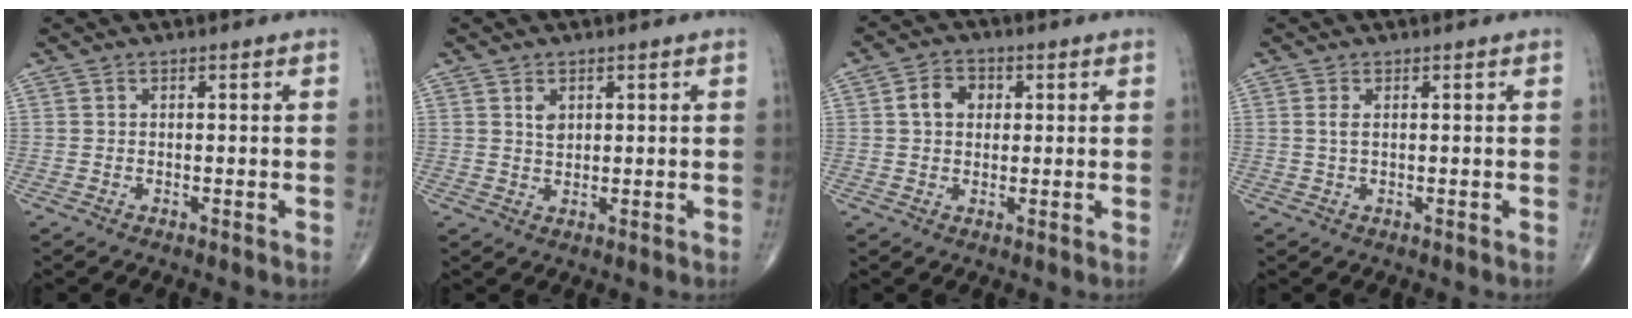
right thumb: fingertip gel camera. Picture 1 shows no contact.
{"total": 2.4, "force": [1.0, 1.6, 1.4], "torque": [-0.016, -0.006, 0.019]}
{"total": 5.0, "force": [1.0, 3.9, 3.0], "torque": [-0.040, 0.008, 0.011]}
{"total": 1.5, "force": [0.3, 0.6, 1.3], "torque": [-0.035, 0.004, 0.012]}